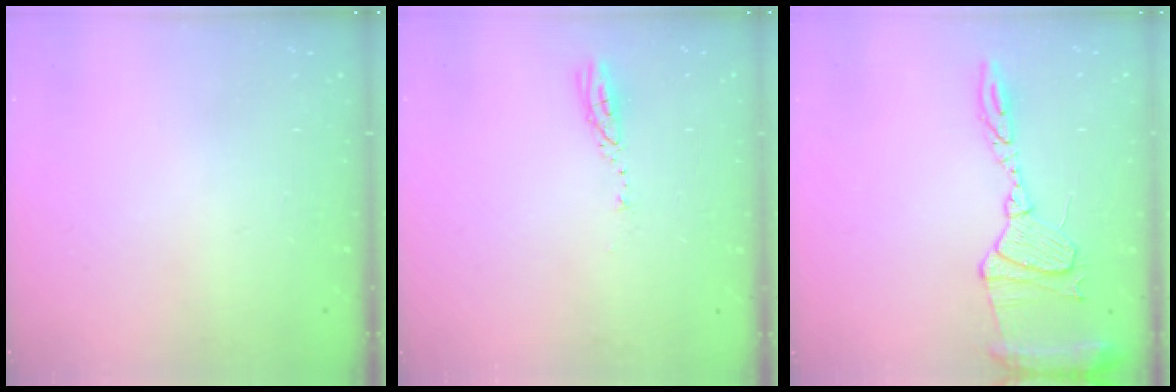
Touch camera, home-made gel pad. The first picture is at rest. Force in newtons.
{"total": 3.5, "press": 3.4, "slide": 0.3}
{"total": 13.4, "press": 13.4, "slide": 1.1}